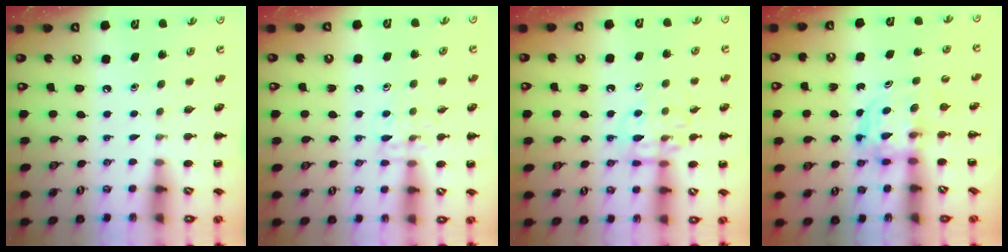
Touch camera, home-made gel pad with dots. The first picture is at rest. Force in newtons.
{"total": 8.0, "press": 7.9, "slide": 0.9}
{"total": 11.9, "press": 11.9, "slide": 1.0}
{"total": 3.7, "press": 3.7, "slide": 0.2}